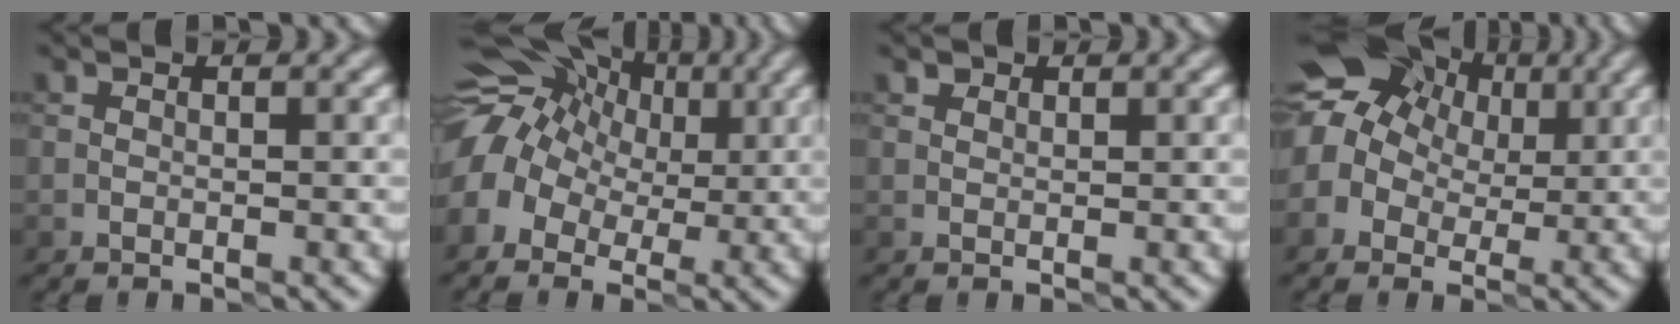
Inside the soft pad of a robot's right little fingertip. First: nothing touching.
{"total": 10.7, "force": [2.9, 7.8, 6.7], "torque": [-0.119, 0.028, 0.044]}
{"total": 1.0, "force": [0.8, 0.6, 0.3], "torque": [0.000, -0.001, 0.002]}
{"total": 10.8, "force": [4.4, 8.4, 5.3], "torque": [-0.100, 0.051, 0.048]}